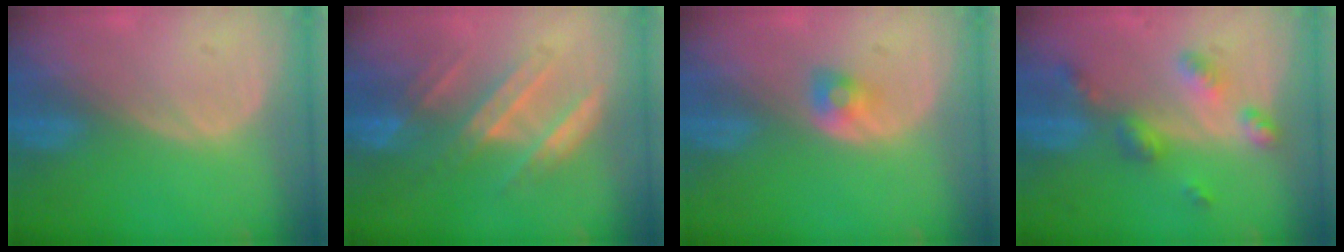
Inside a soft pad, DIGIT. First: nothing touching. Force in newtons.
{"total": 7.0, "press": 7.0, "slide": 0.2}
{"total": 2.3, "press": 2.2, "slide": 0.5}
{"total": 6.2, "press": 5.5, "slide": 3.0}